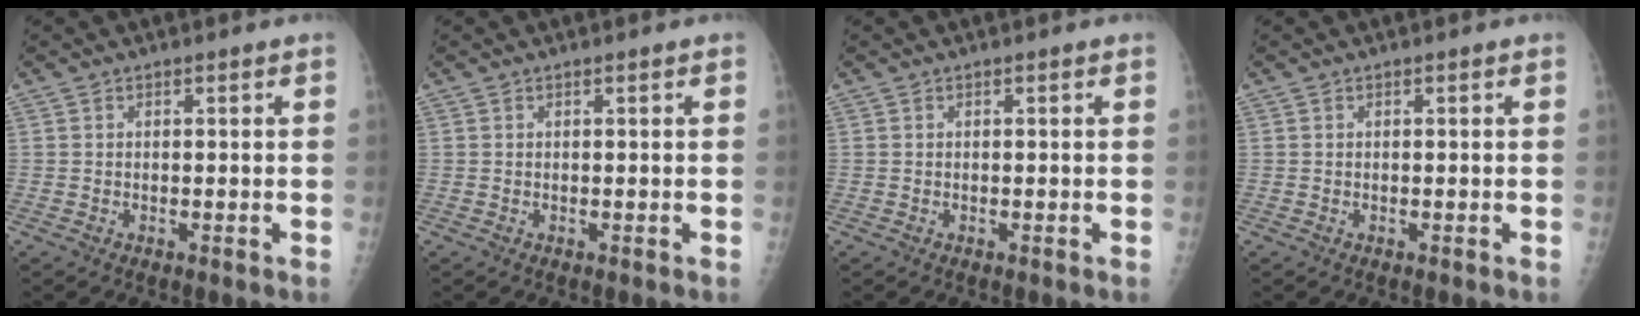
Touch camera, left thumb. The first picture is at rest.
{"total": 0.0}
{"total": 0.0}
{"total": 0.0}